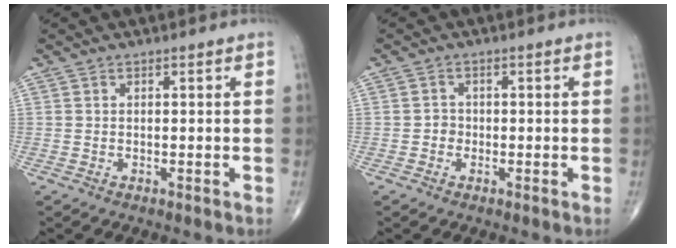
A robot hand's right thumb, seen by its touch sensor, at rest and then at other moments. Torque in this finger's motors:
{"motor_torque": [-0.19, -0.35, 0.04, -0.16, 0.00]}